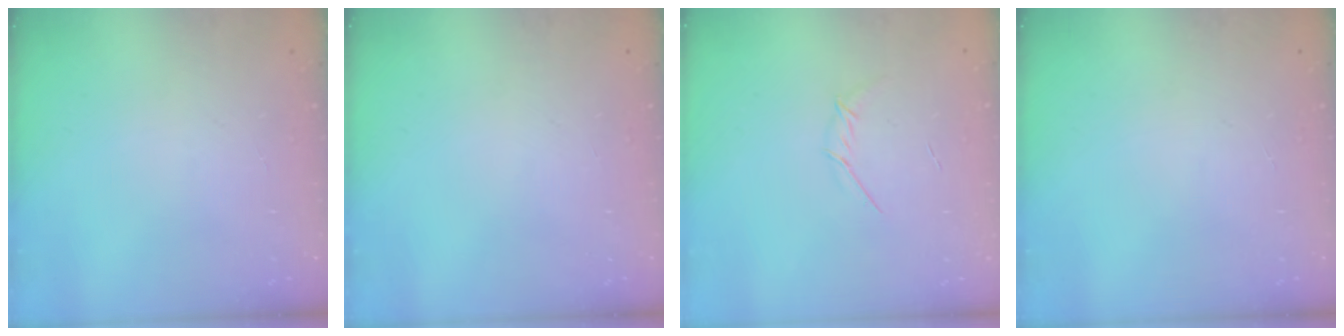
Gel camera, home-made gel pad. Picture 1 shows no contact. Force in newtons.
{"total": 0.0}
{"total": 3.3, "press": 3.2, "slide": 0.8}
{"total": 0.0}